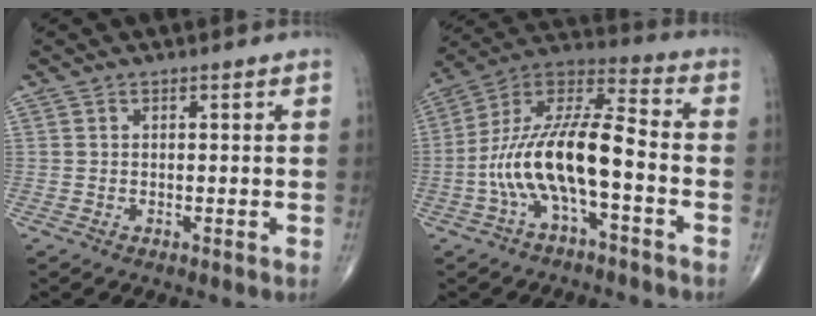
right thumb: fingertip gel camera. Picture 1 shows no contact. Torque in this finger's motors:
{"motor_torque": [1.07, 0.96, 1.78, -0.39, 0.52]}